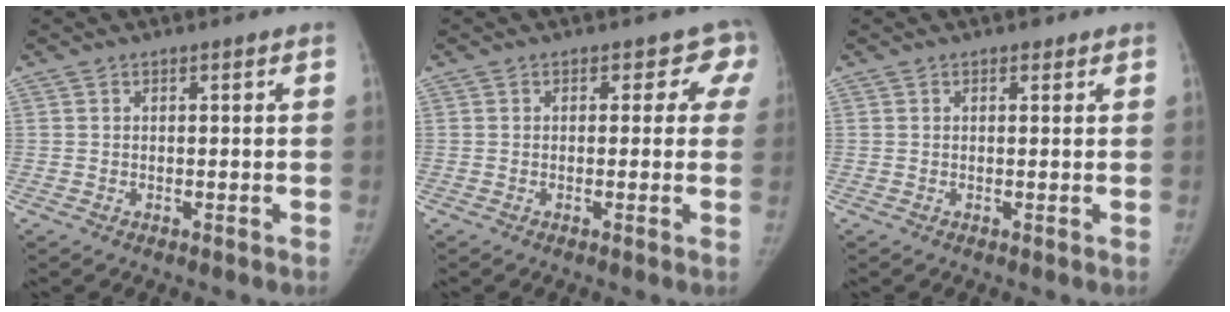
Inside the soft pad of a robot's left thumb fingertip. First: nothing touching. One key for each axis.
{"total": 3.8, "fx": 2.2, "fy": 2.9, "fz": 1.0, "tx": 0.028, "ty": -0.006, "tz": 0.000}
{"total": 1.2, "fx": 0.8, "fy": 0.7, "fz": 0.5, "tx": 0.000, "ty": -0.003, "tz": 0.007}